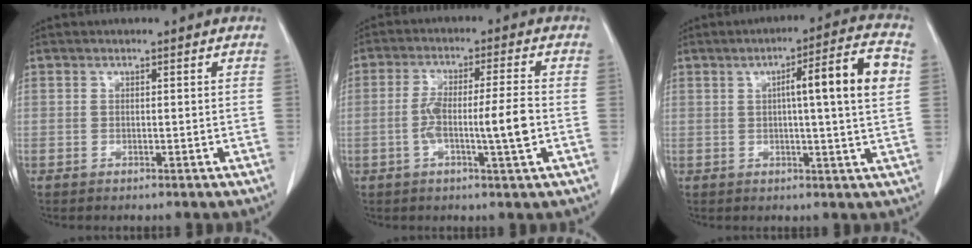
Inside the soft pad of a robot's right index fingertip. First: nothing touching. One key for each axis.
{"total": 8.2, "fx": -1.7, "fy": 0.2, "fz": 8.1, "tx": -0.147, "ty": 0.006, "tz": -0.030}
{"total": 10.6, "fx": 1.9, "fy": -0.2, "fz": 10.4, "tx": -0.154, "ty": 0.014, "tz": 0.023}